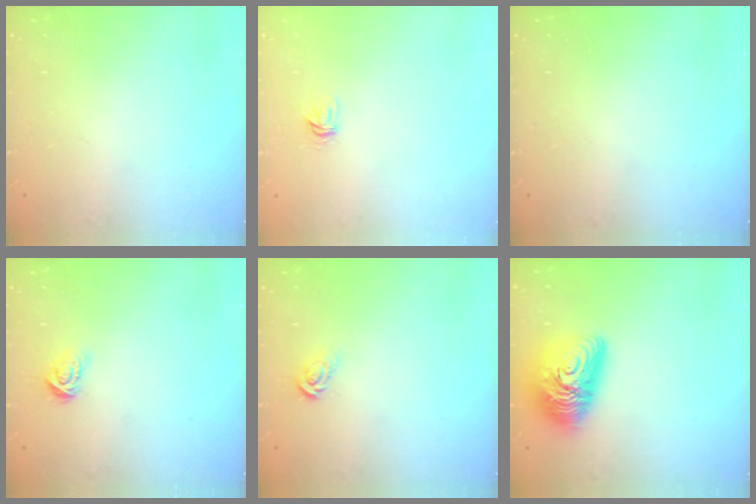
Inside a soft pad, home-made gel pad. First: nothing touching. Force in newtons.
{"total": 3.6, "press": 3.6, "slide": 0.4}
{"total": 0.0}
{"total": 3.3, "press": 3.3, "slide": 0.4}
{"total": 4.5, "press": 4.5, "slide": 0.2}
{"total": 15.6, "press": 15.5, "slide": 1.1}